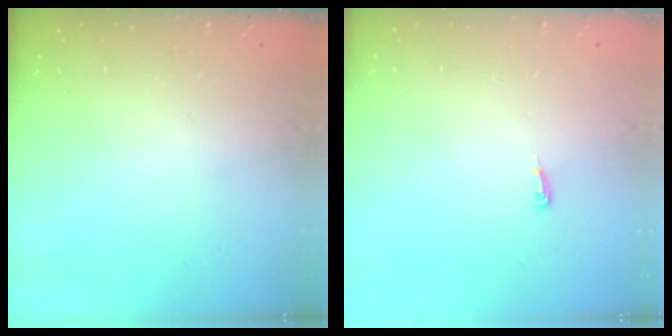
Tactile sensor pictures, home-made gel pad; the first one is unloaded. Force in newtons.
{"total": 3.4, "press": 3.3, "slide": 0.7}